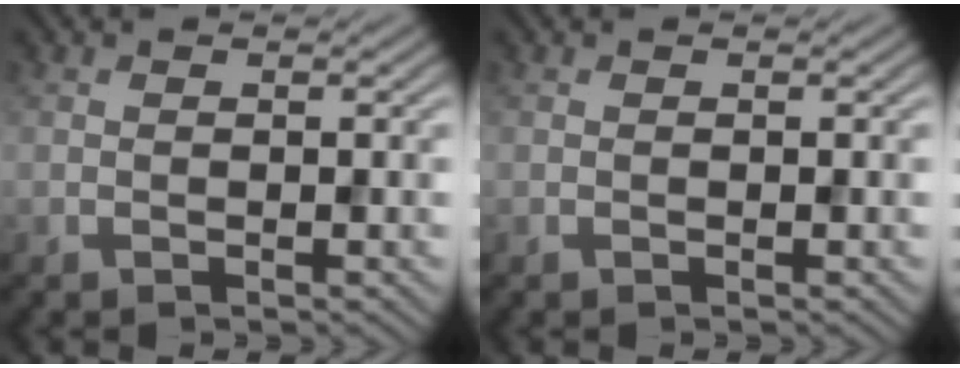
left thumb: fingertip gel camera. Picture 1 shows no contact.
{"total": 0.0}